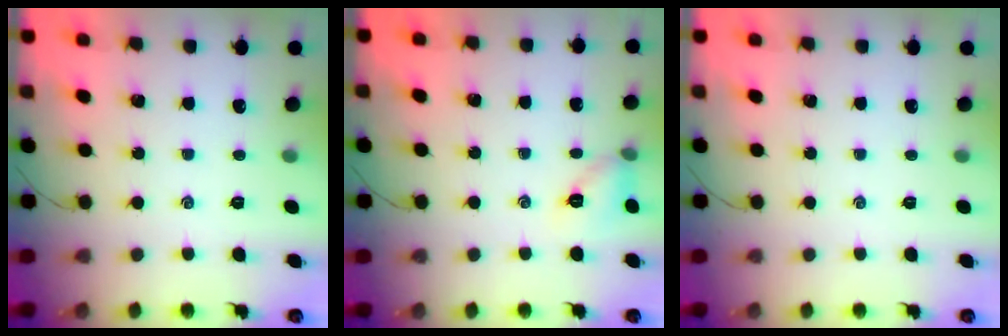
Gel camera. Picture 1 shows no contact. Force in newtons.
{"total": 8.1, "press": 8.0, "slide": 1.1}
{"total": 0.0}